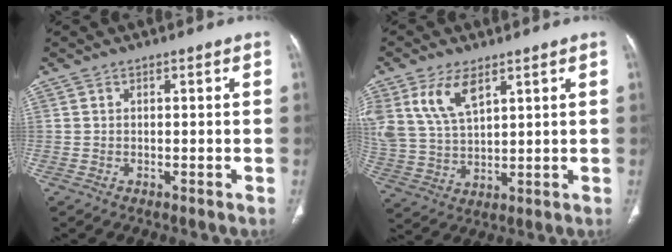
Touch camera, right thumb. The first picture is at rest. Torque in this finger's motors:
{"motor_torque": [0.01, 0.28, 0.39, 0.16, 0.13]}